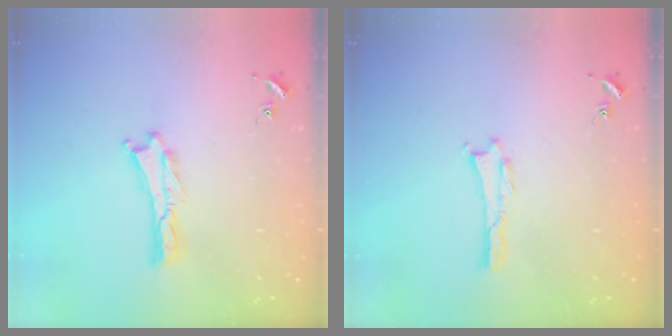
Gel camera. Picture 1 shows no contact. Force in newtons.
{"total": 0.0}